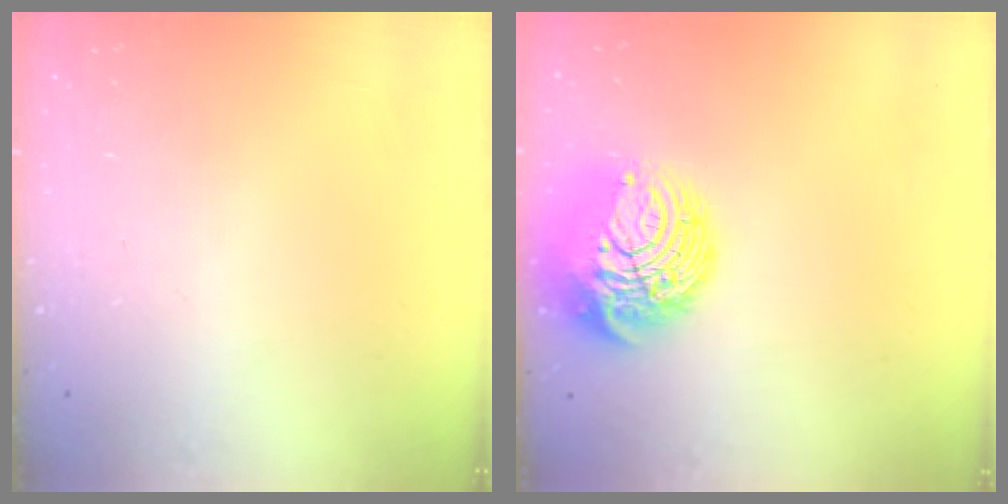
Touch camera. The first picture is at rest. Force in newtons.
{"total": 14.3, "press": 14.2, "slide": 1.4}